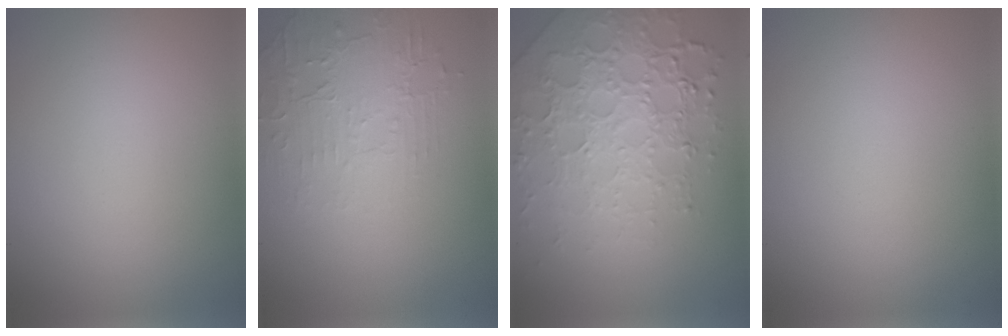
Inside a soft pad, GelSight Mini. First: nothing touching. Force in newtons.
{"total": 2.1, "press": 1.3, "slide": 1.7}
{"total": 7.1, "press": 5.1, "slide": 4.9}
{"total": 0.0}